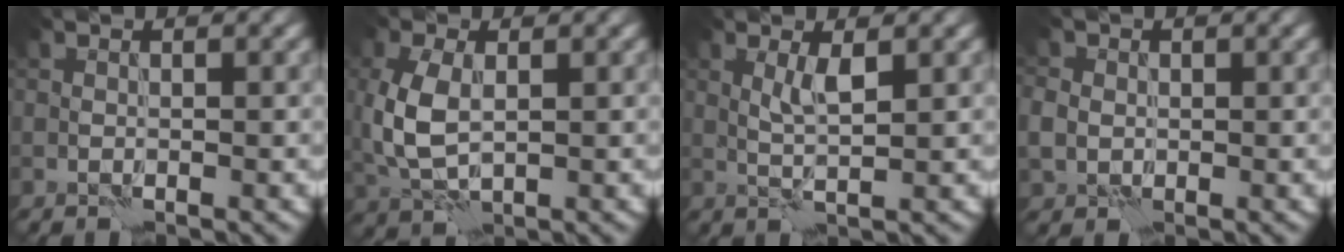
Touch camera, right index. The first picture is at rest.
{"total": 5.2, "force": [0.2, 3.1, 4.2], "torque": [-0.112, 0.004, 0.008]}
{"total": 2.0, "force": [1.0, 0.0, 1.7], "torque": [-0.036, 0.001, 0.018]}
{"total": 3.3, "force": [0.0, 3.0, 1.4], "torque": [-0.026, 0.010, -0.008]}